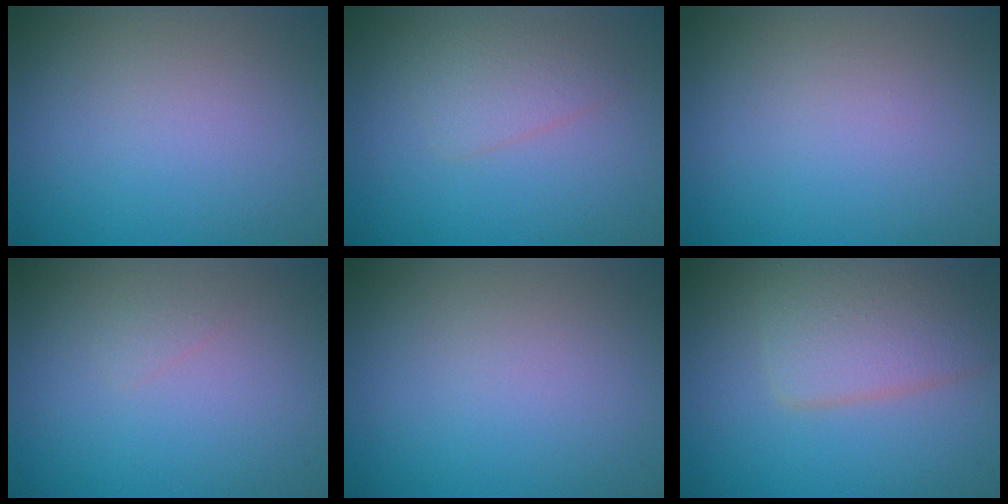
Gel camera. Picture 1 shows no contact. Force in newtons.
{"total": 2.1, "press": 2.1, "slide": 0.0}
{"total": 0.0}
{"total": 0.6, "press": 0.6, "slide": 0.0}
{"total": 0.0}
{"total": 4.8, "press": 4.8, "slide": 0.2}